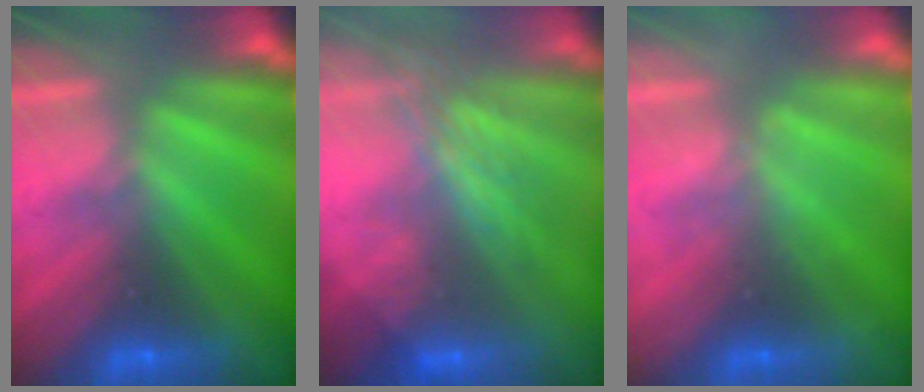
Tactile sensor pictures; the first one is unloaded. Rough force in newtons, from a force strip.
{"total": 2.8}
{"total": 2.1}